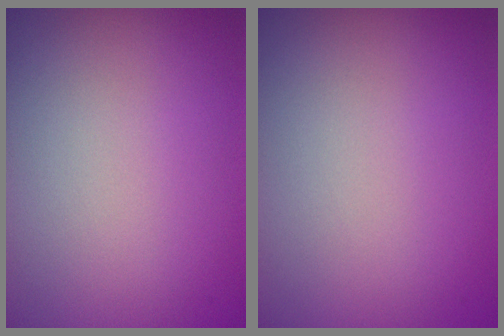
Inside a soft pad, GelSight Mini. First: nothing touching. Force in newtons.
{"total": 0.0}